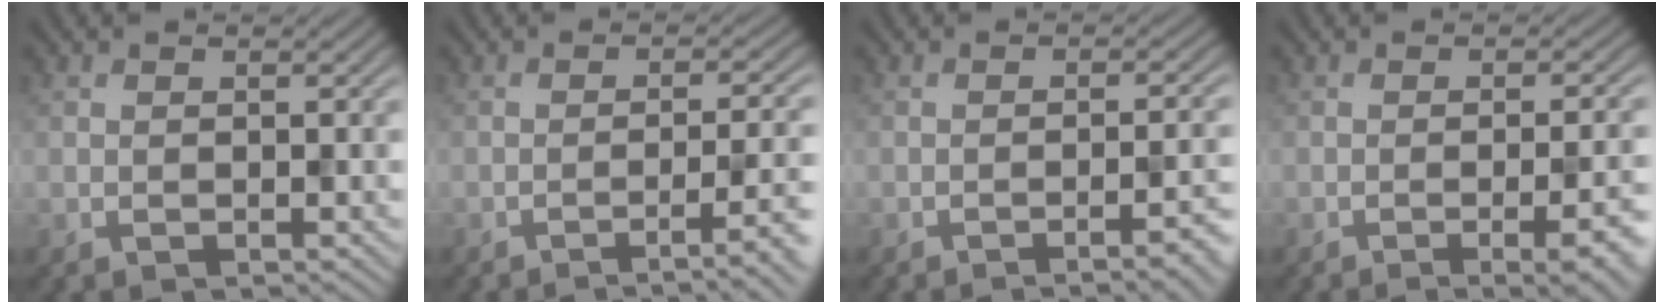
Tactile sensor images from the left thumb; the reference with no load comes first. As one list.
[{"total": 5.6, "force": [-2.9, 1.1, 4.7], "torque": [-0.070, -0.002, -0.038]}, {"total": 5.5, "force": [-3.0, 1.1, 4.5], "torque": [-0.051, 0.007, -0.039]}, {"total": 7.6, "force": [-3.1, 2.2, 6.6], "torque": [-0.073, 0.002, -0.032]}]